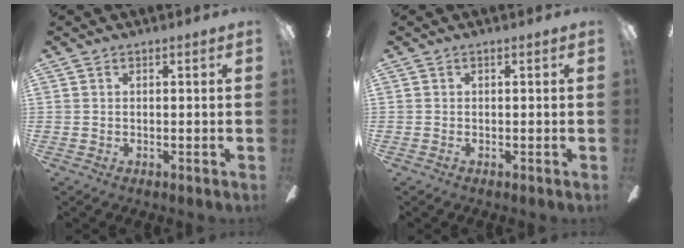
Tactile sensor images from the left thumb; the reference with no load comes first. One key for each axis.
{"total": 0.0}